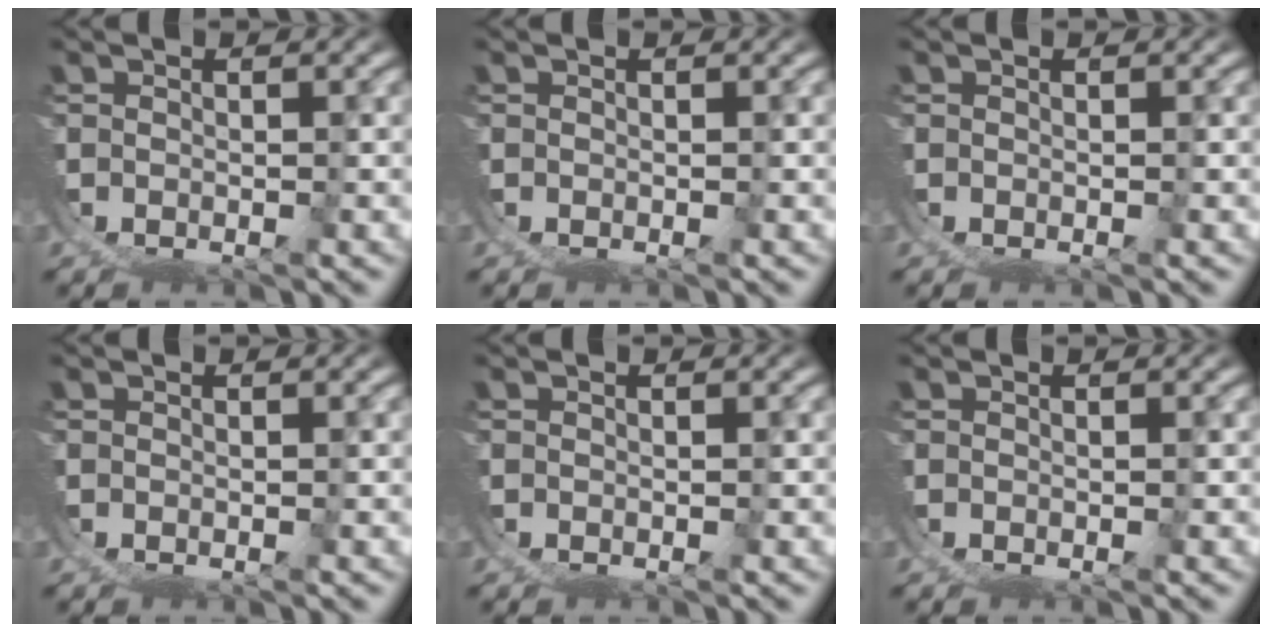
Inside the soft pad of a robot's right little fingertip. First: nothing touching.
{"total": 0.0}
{"total": 0.0}
{"total": 0.0}
{"total": 0.0}
{"total": 0.0}